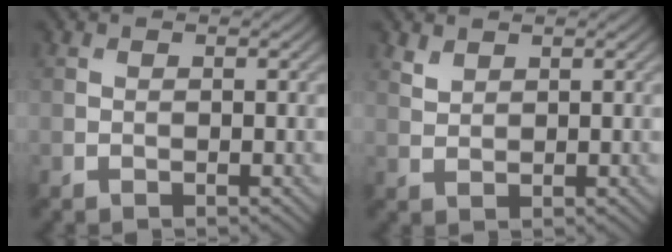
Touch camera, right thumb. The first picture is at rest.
{"total": 1.6, "force": [1.4, 0.7, 0.6], "torque": [-0.020, -0.001, 0.034]}